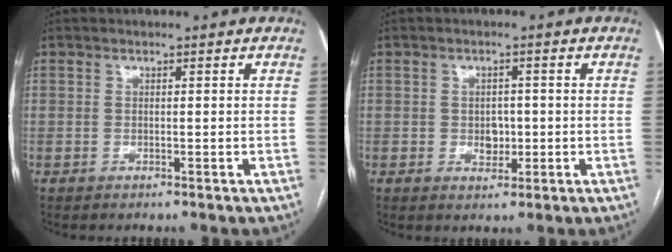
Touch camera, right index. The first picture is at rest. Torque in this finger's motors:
{"motor_torque": [0.23, 0.19, 0.13, 0.03]}